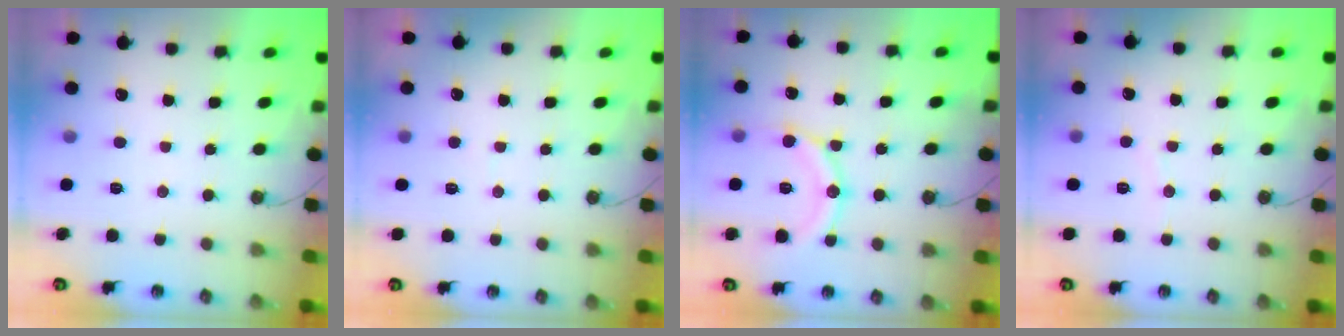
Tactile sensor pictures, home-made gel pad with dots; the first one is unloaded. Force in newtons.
{"total": 3.1, "press": 2.3, "slide": 2.0}
{"total": 14.3, "press": 14.2, "slide": 1.5}
{"total": 2.8, "press": 2.8, "slide": 0.4}